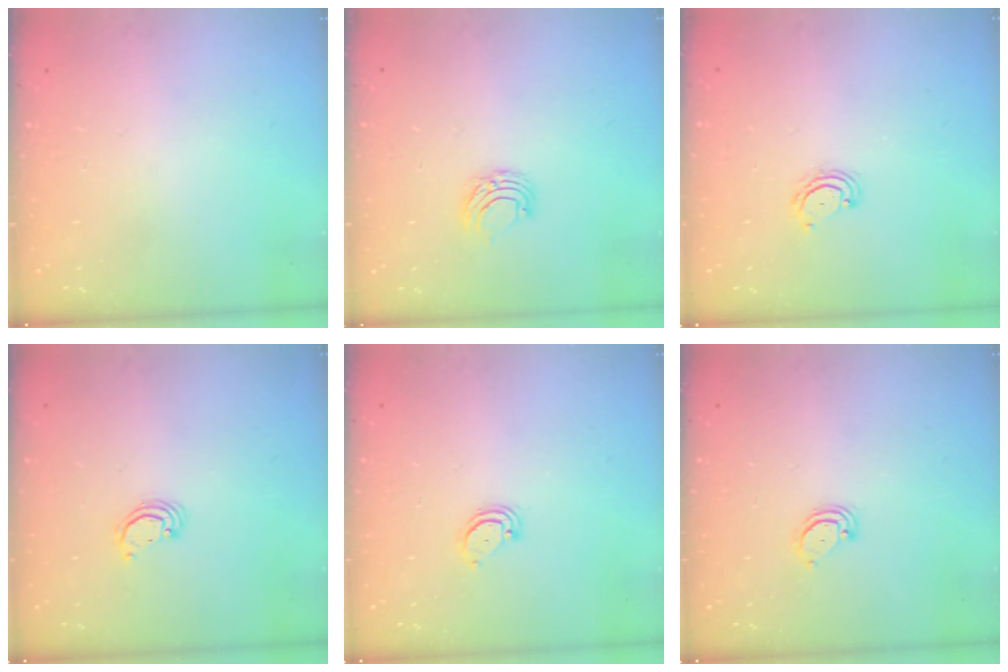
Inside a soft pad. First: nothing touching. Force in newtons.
{"total": 5.6, "press": 5.6, "slide": 0.6}
{"total": 4.1, "press": 4.1, "slide": 0.6}
{"total": 2.2, "press": 2.2, "slide": 0.2}
{"total": 3.0, "press": 3.0, "slide": 0.2}
{"total": 3.0, "press": 3.0, "slide": 0.2}